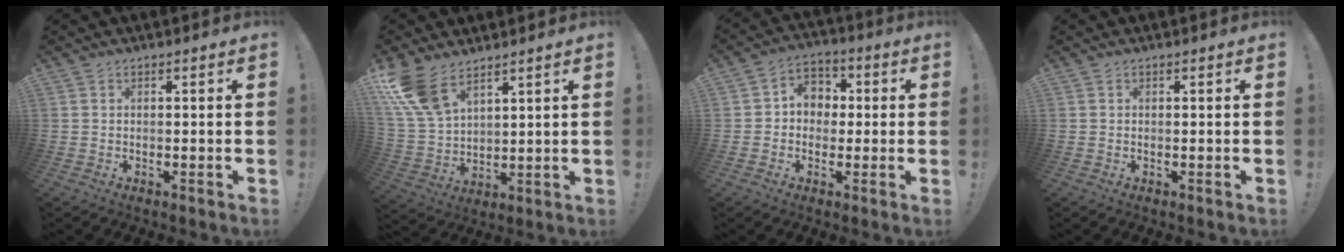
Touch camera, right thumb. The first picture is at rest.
{"total": 13.3, "force": [8.9, 6.8, 7.1], "torque": [-0.145, -0.047, 0.176]}
{"total": 7.5, "force": [0.0, 7.0, 2.8], "torque": [-0.039, 0.017, 0.005]}
{"total": 0.0}